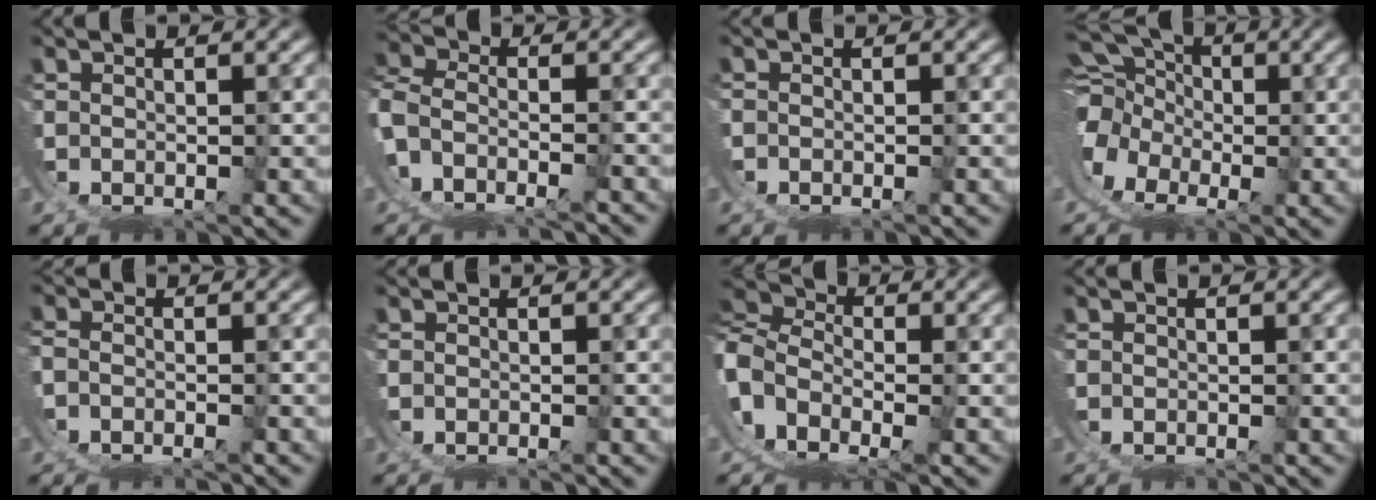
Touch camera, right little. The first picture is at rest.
{"total": 8.3, "force": [-4.4, 5.8, 3.9], "torque": [-0.096, -0.026, -0.069]}
{"total": 1.2, "force": [-1.1, 0.3, 0.1], "torque": [0.003, -0.003, -0.020]}
{"total": 13.0, "force": [-0.2, 11.6, 6.0], "torque": [-0.135, -0.030, -0.016]}
{"total": 4.2, "force": [-3.5, 2.0, 1.2], "torque": [-0.021, -0.012, -0.055]}
{"total": 2.1, "force": [-2.1, 0.4, 0.1], "torque": [-0.002, -0.007, -0.029]}
{"total": 11.4, "force": [-1.1, 9.6, 6.0], "torque": [-0.147, -0.025, -0.032]}
{"total": 1.8, "force": [-1.8, 0.3, 0.0], "torque": [0.001, -0.006, -0.025]}